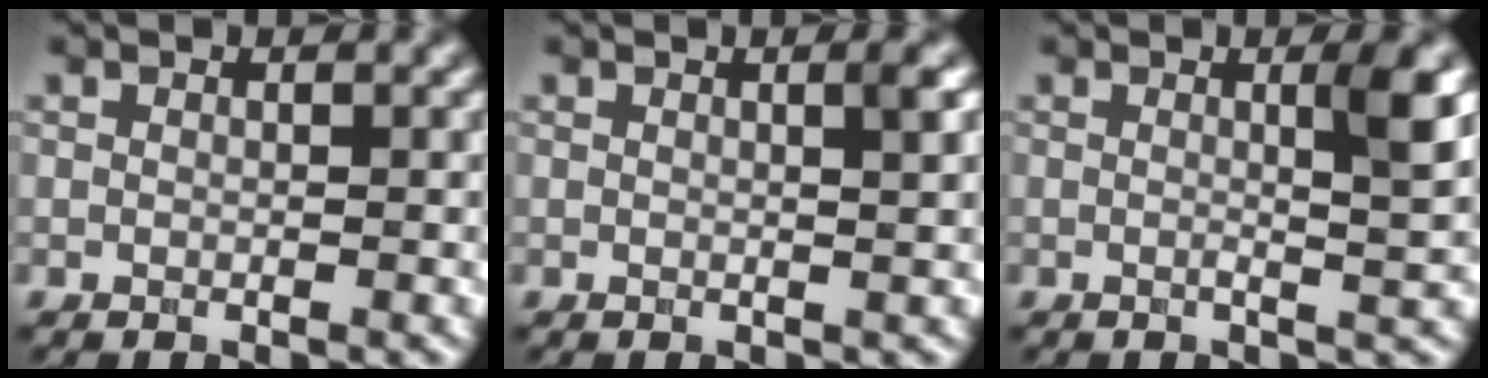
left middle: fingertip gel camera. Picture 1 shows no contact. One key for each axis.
{"total": 1.6, "fx": 0.4, "fy": 0.3, "fz": 1.5, "tx": -0.018, "ty": 0.000, "tz": 0.000}
{"total": 3.6, "fx": 0.4, "fy": 0.6, "fz": 3.5, "tx": -0.046, "ty": -0.002, "tz": -0.001}